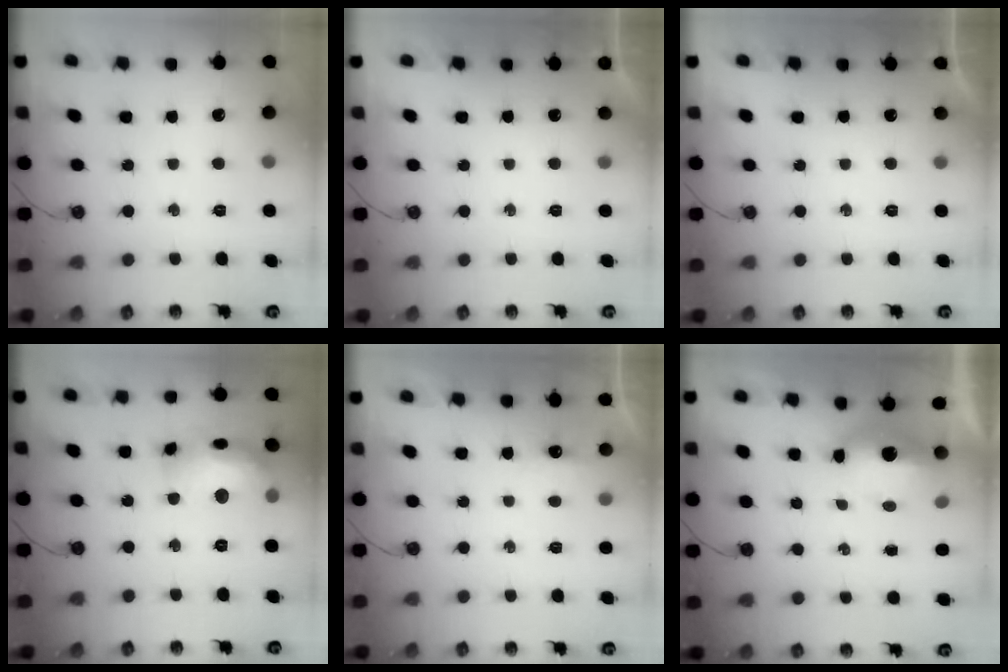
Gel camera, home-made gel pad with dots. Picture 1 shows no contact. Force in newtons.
{"total": 0.0}
{"total": 0.0}
{"total": 18.6, "press": 18.5, "slide": 1.8}
{"total": 2.7, "press": 2.6, "slide": 0.4}
{"total": 7.3, "press": 7.1, "slide": 1.6}